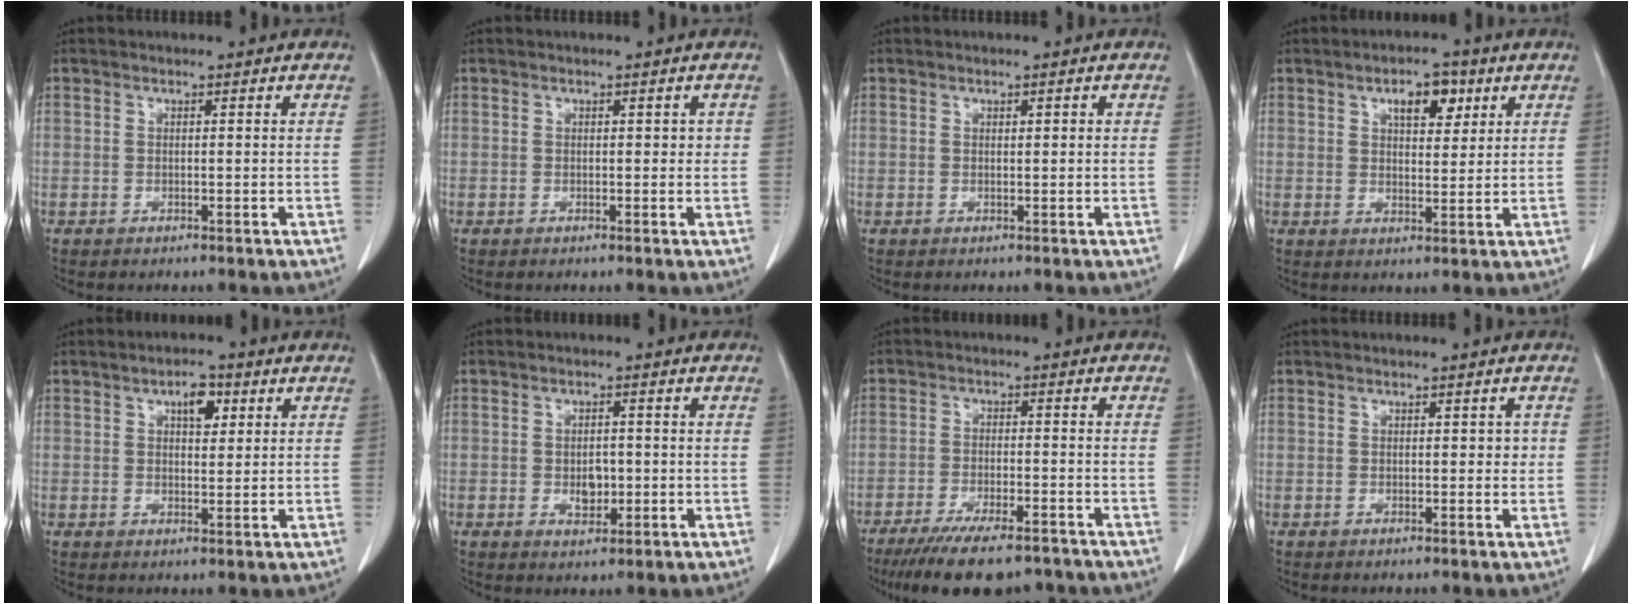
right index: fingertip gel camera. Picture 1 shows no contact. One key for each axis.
{"total": 1.0, "fx": 0.2, "fy": 0.8, "fz": 0.7, "tx": -0.007, "ty": 0.006, "tz": 0.003}
{"total": 0.7, "fx": 0.3, "fy": 0.3, "fz": 0.6, "tx": -0.012, "ty": 0.002, "tz": 0.005}
{"total": 5.5, "fx": 2.8, "fy": 2.6, "fz": 4.0, "tx": -0.065, "ty": 0.004, "tz": 0.043}
{"total": 3.9, "fx": 1.8, "fy": 1.9, "fz": 3.0, "tx": -0.049, "ty": 0.005, "tz": 0.026}
{"total": 3.2, "fx": -0.5, "fy": 2.1, "fz": 2.3, "tx": -0.038, "ty": 0.000, "tz": -0.002}
{"total": 12.5, "fx": -10.2, "fy": 2.7, "fz": 6.7, "tx": -0.107, "ty": -0.017, "tz": -0.156}
{"total": 1.3, "fx": 0.2, "fy": 0.9, "fz": 0.9, "tx": -0.010, "ty": 0.007, "tz": 0.002}